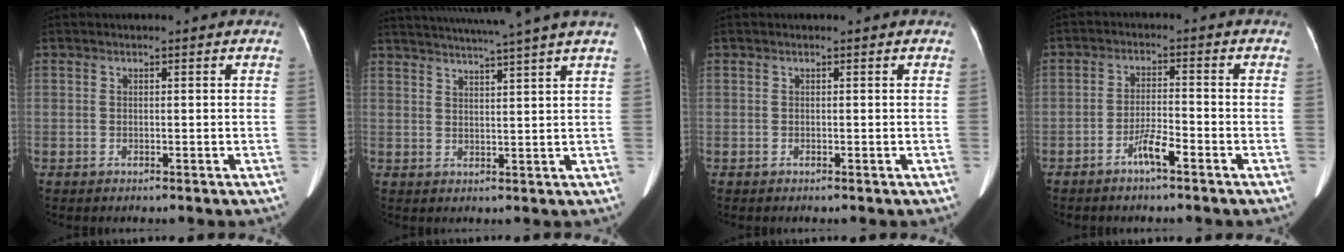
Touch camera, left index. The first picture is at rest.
{"total": 12.1, "force": [10.5, -2.3, 5.5], "torque": [-0.095, -0.011, 0.140]}
{"total": 0.0}
{"total": 3.9, "force": [-2.8, 0.2, 2.7], "torque": [-0.053, -0.002, -0.051]}